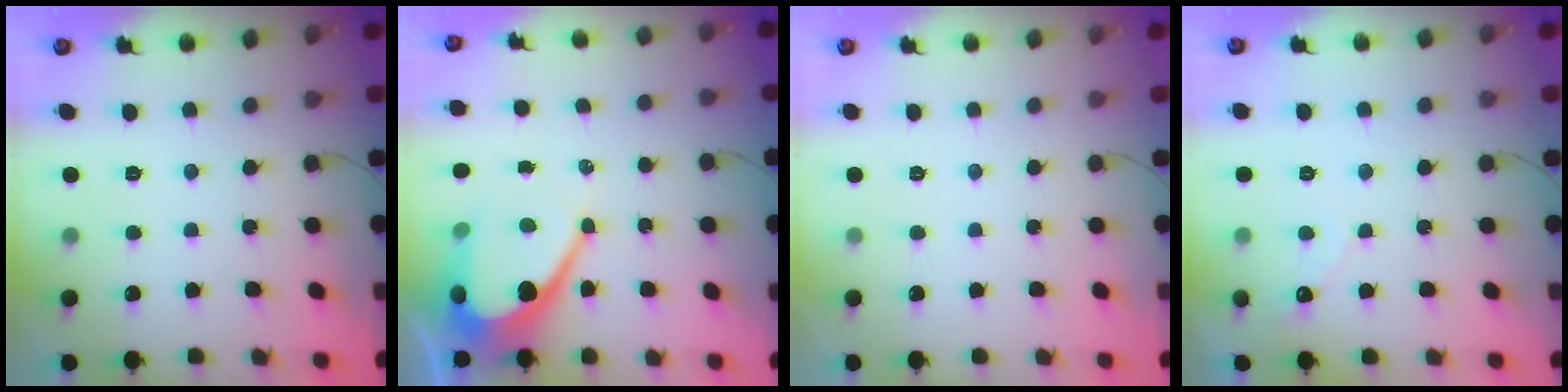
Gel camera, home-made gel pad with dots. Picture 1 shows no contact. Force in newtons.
{"total": 13.0, "press": 13.0, "slide": 1.3}
{"total": 0.0}
{"total": 2.4, "press": 2.4, "slide": 0.2}